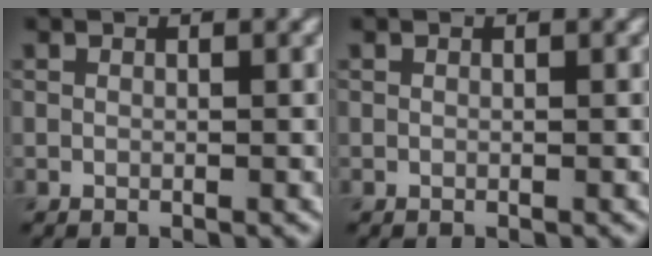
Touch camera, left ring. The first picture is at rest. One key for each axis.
{"total": 0.0}